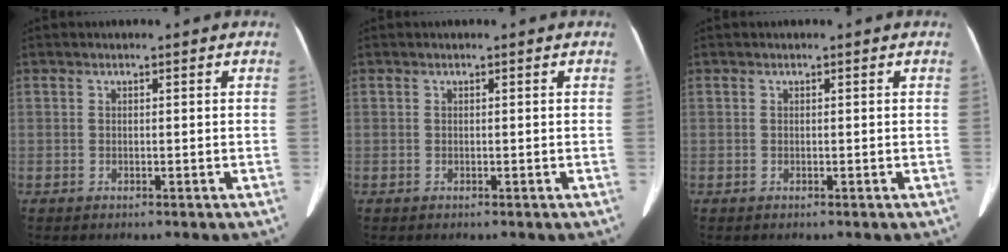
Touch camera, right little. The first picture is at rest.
{"total": 0.0}
{"total": 0.0}